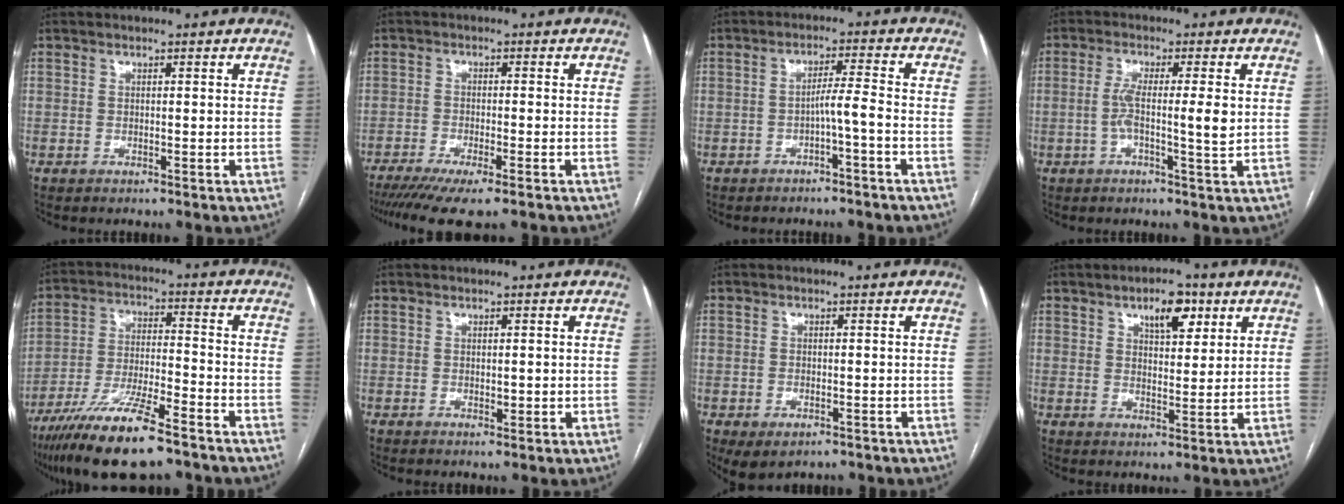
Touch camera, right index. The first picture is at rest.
{"total": 10.2, "force": [-7.7, 1.2, 6.6], "torque": [-0.098, -0.019, -0.120]}
{"total": 3.5, "force": [-1.6, -0.4, 3.1], "torque": [-0.048, 0.008, -0.027]}
{"total": 5.7, "force": [0.0, 0.1, 5.7], "torque": [-0.104, -0.003, -0.004]}
{"total": 15.0, "force": [-10.6, 2.2, 10.4], "torque": [-0.208, -0.033, -0.190]}
{"total": 1.3, "force": [0.1, 0.7, 1.1], "torque": [-0.015, -0.004, 0.005]}
{"total": 3.9, "force": [-2.1, 2.2, 2.4], "torque": [-0.043, -0.007, -0.022]}
{"total": 6.6, "force": [3.6, 2.8, 4.8], "torque": [-0.074, 0.007, 0.056]}